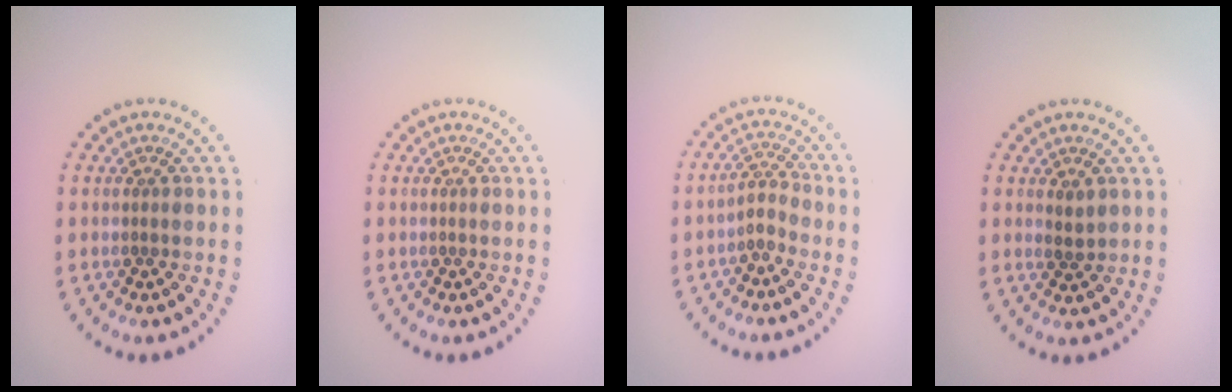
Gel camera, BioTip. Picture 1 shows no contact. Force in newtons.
{"total": 0.0}
{"total": 1.9, "press": 1.3, "slide": 1.3}
{"total": 1.2, "press": 1.1, "slide": 0.3}